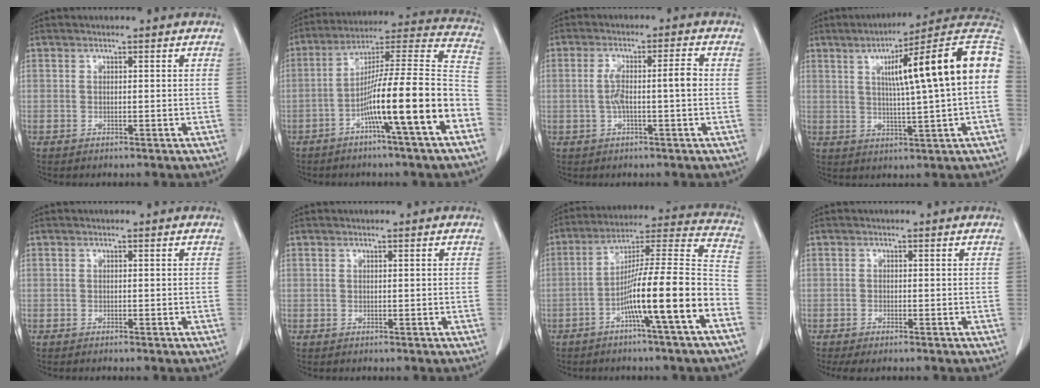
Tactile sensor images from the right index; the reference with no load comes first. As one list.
[{"total": 17.8, "force": [-6.9, -0.3, 16.4], "torque": [-0.253, 0.014, -0.116]}, {"total": 5.5, "force": [-0.3, 0.7, 5.5], "torque": [-0.107, 0.021, -0.002]}, {"total": 19.1, "force": [3.7, 0.4, 18.7], "torque": [-0.250, 0.036, 0.044]}, {"total": 0.0}, {"total": 0.0}, {"total": 15.3, "force": [-6.3, -0.4, 13.9], "torque": [-0.229, 0.013, -0.106]}, {"total": 2.1, "force": [-1.6, 0.4, 1.3], "torque": [-0.021, -0.007, -0.025]}]